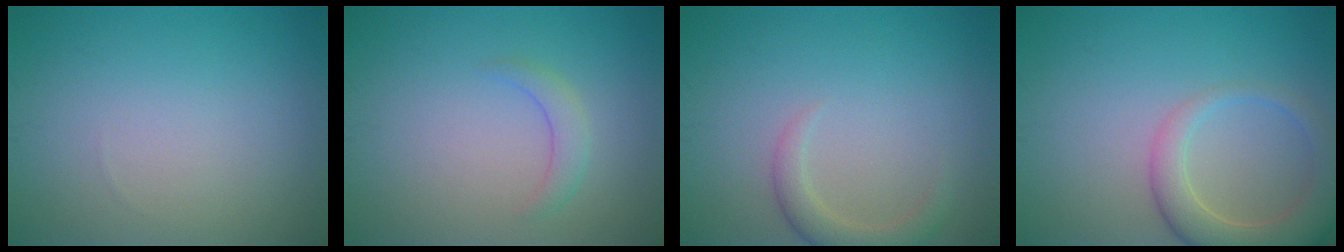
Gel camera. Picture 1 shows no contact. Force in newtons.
{"total": 1.7, "press": 1.6, "slide": 0.2}
{"total": 2.4, "press": 2.3, "slide": 0.3}
{"total": 5.2, "press": 5.2, "slide": 0.5}